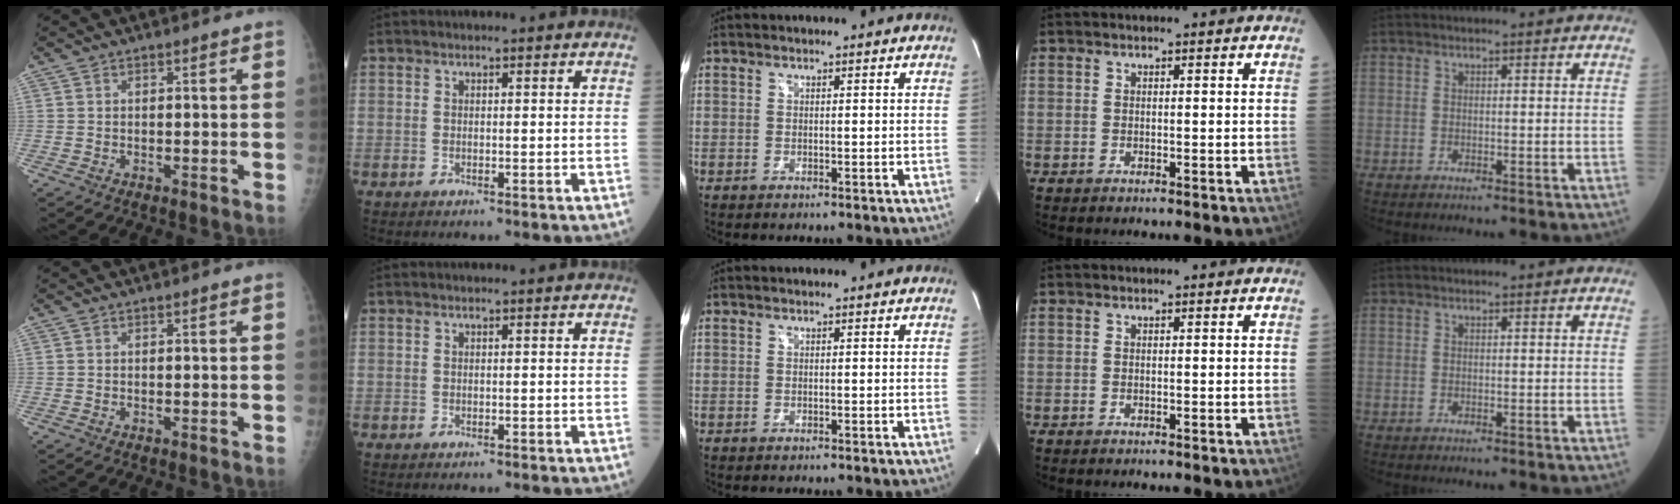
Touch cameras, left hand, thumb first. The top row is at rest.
{}